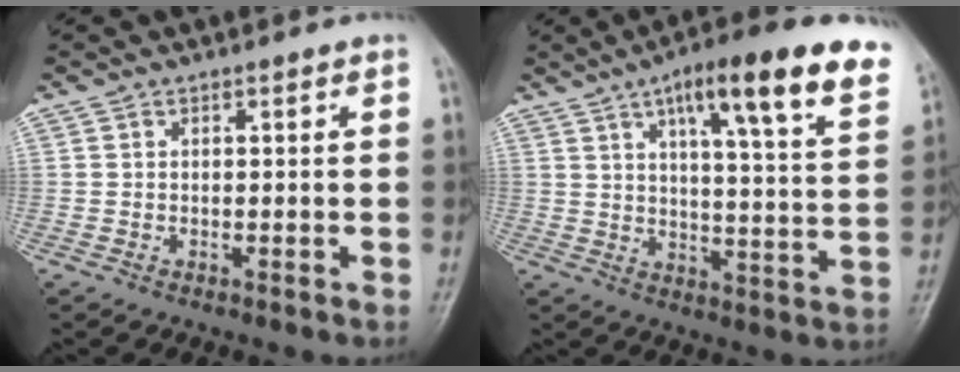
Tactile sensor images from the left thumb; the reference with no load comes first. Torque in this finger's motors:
{"motor_torque": [0.51, 0.49, 1.57, -1.19, 0.10]}